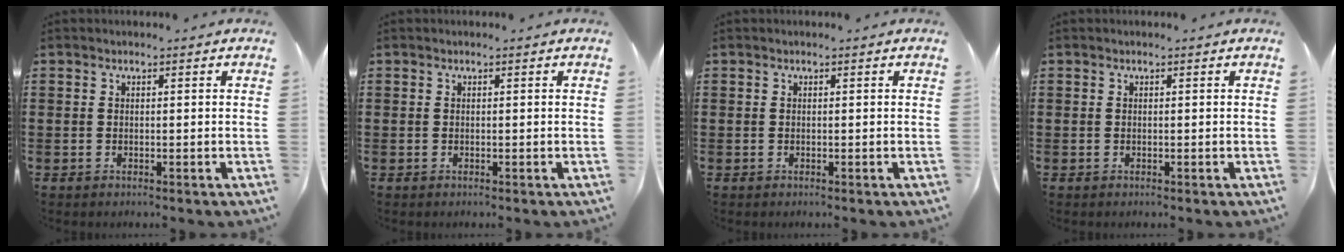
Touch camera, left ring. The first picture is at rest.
{"total": 0.0}
{"total": 0.0}
{"total": 0.0}